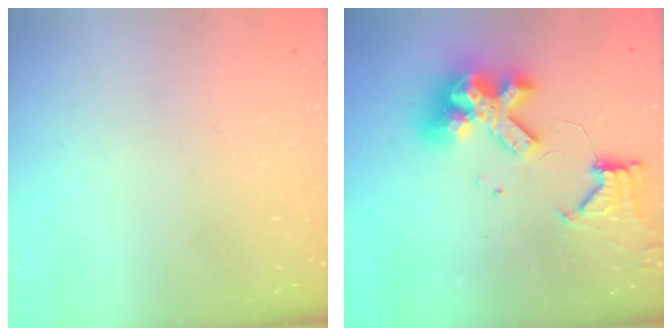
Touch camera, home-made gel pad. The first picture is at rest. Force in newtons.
{"total": 14.6, "press": 14.5, "slide": 1.8}